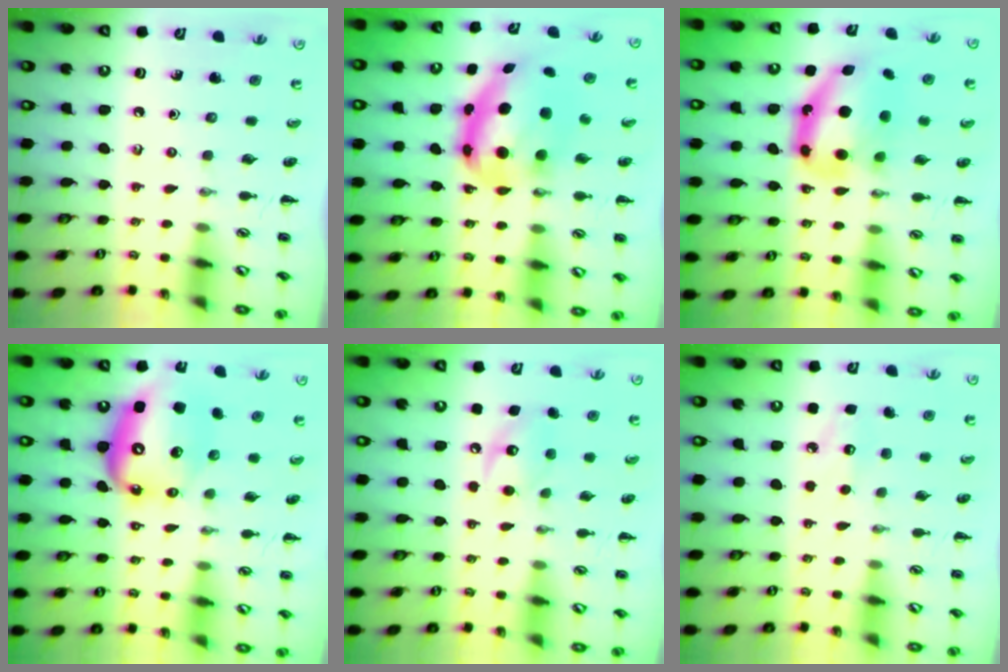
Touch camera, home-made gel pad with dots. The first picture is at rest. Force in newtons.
{"total": 10.4, "press": 10.1, "slide": 2.3}
{"total": 13.9, "press": 13.5, "slide": 3.3}
{"total": 11.5, "press": 11.1, "slide": 2.9}
{"total": 8.6, "press": 8.6, "slide": 1.0}
{"total": 6.7, "press": 6.5, "slide": 1.6}